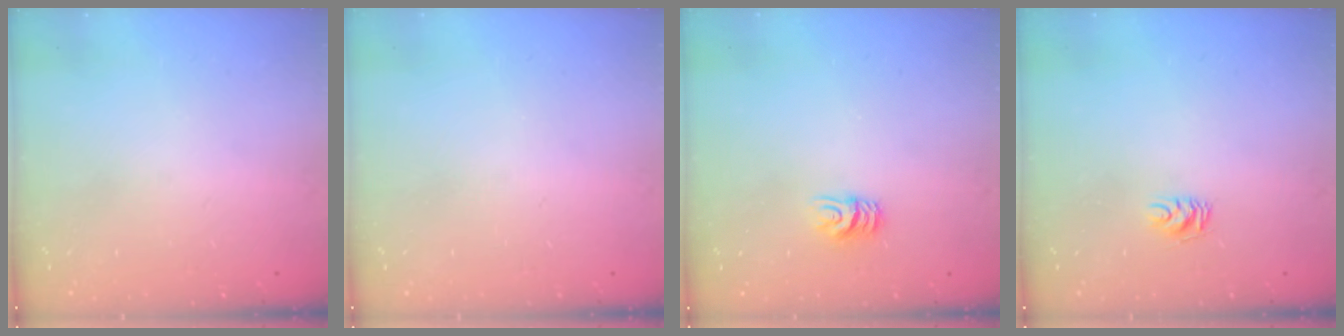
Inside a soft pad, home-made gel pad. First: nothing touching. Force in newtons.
{"total": 0.0}
{"total": 6.9, "press": 6.9, "slide": 0.6}
{"total": 4.6, "press": 4.5, "slide": 0.5}